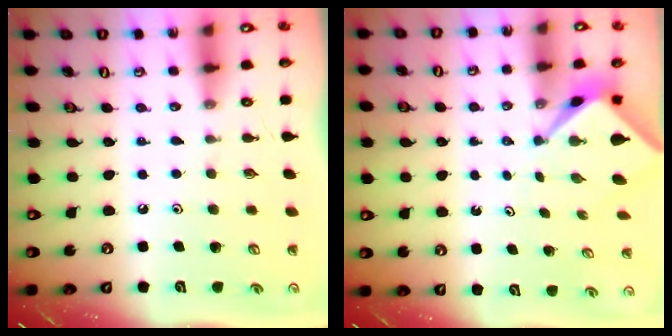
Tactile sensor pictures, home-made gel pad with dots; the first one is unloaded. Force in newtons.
{"total": 2.3, "press": 2.2, "slide": 0.3}